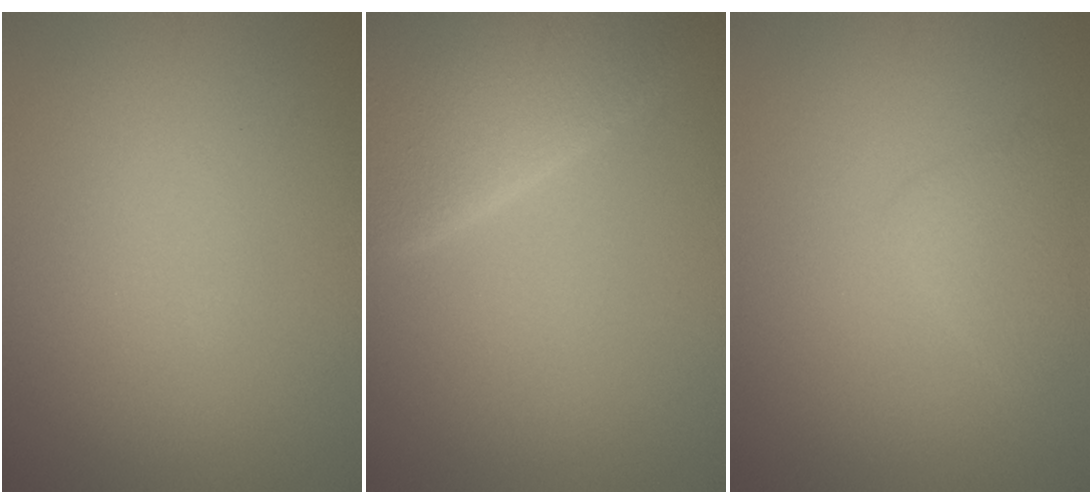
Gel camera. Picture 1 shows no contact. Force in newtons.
{"total": 6.9, "press": 6.8, "slide": 0.5}
{"total": 1.8, "press": 1.8, "slide": 0.2}